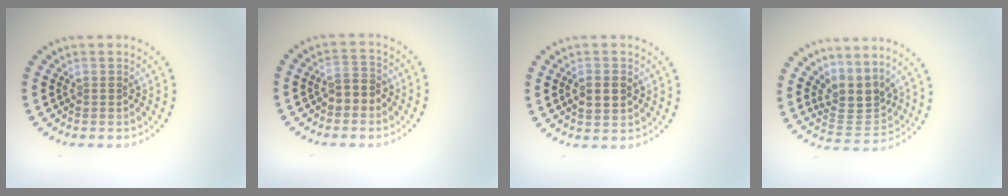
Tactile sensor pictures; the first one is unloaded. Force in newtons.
{"total": 2.4, "press": 2.4, "slide": 0.7}
{"total": 2.5, "press": 2.5, "slide": 0.2}
{"total": 3.5, "press": 2.7, "slide": 2.2}